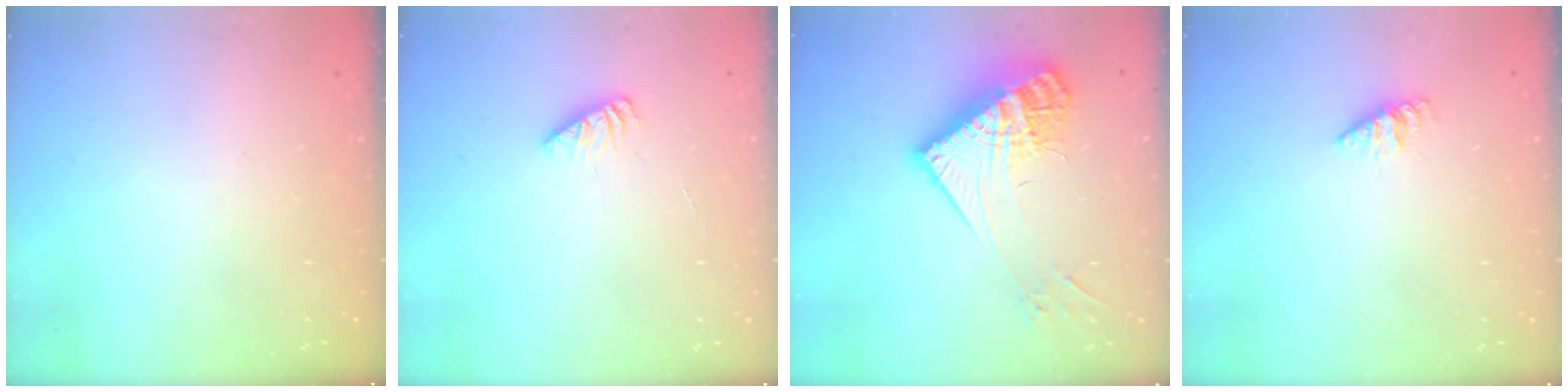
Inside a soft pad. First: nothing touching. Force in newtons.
{"total": 1.8, "press": 1.7, "slide": 0.2}
{"total": 17.7, "press": 17.7, "slide": 1.5}
{"total": 1.6, "press": 1.6, "slide": 0.1}